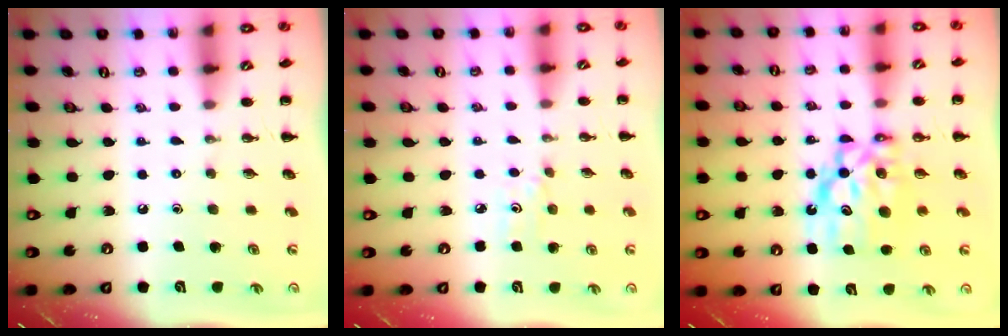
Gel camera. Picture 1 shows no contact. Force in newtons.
{"total": 3.3, "press": 3.1, "slide": 1.0}
{"total": 9.0, "press": 8.7, "slide": 2.4}